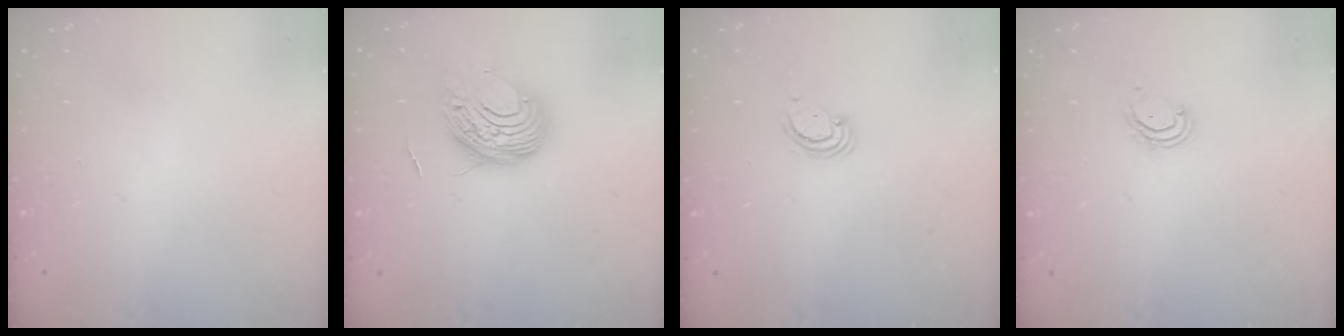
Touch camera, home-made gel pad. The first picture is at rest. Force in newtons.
{"total": 9.4, "press": 9.4, "slide": 0.8}
{"total": 3.2, "press": 3.1, "slide": 0.3}
{"total": 3.5, "press": 3.5, "slide": 0.2}